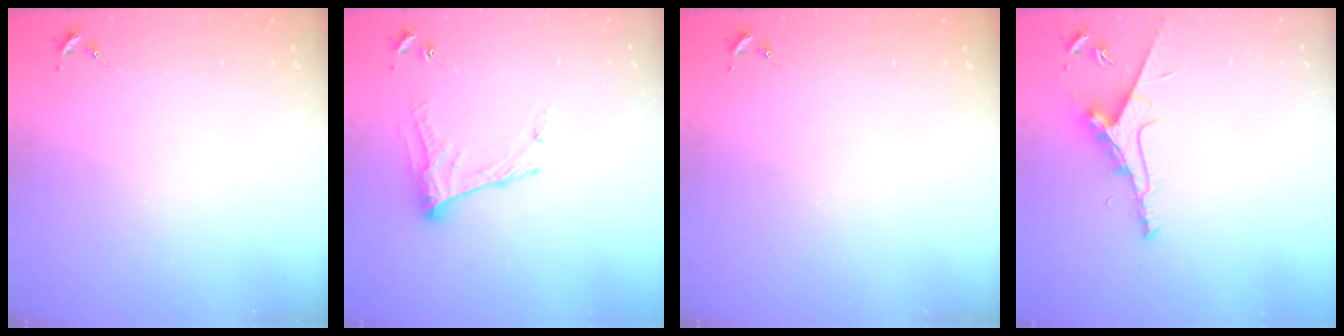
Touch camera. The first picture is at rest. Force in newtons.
{"total": 12.2, "press": 12.2, "slide": 0.5}
{"total": 0.0}
{"total": 9.7, "press": 9.6, "slide": 1.1}